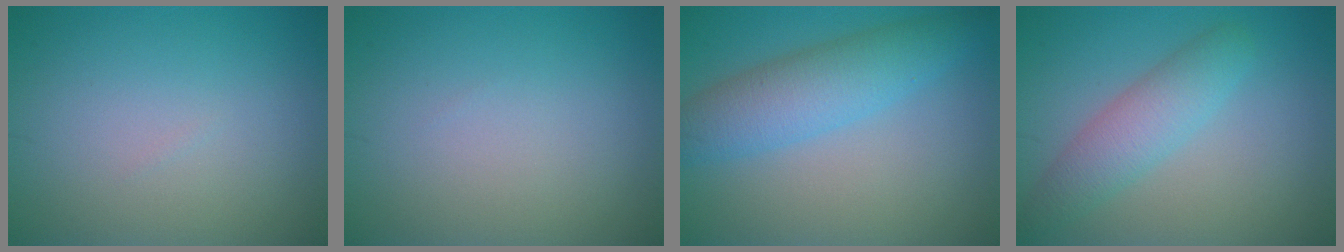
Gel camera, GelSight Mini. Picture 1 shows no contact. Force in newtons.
{"total": 0.0}
{"total": 5.1, "press": 5.1, "slide": 0.2}
{"total": 3.6, "press": 3.6, "slide": 0.1}